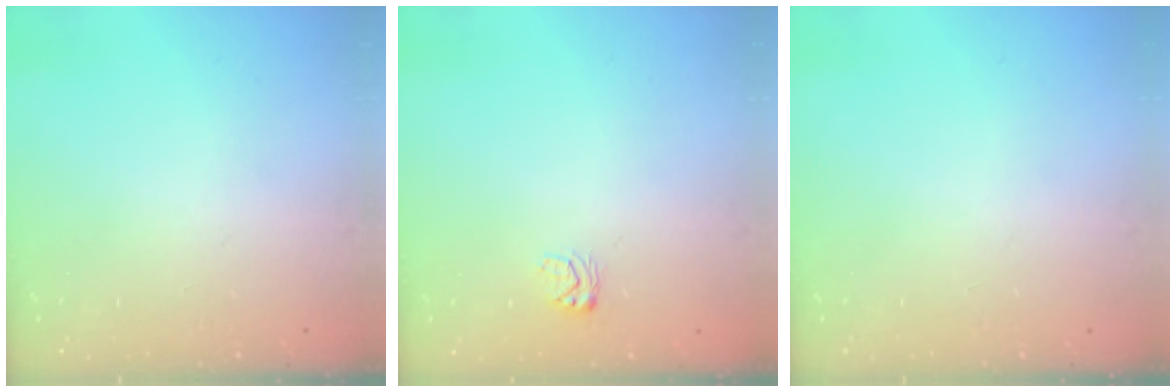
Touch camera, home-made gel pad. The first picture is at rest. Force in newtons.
{"total": 3.8, "press": 3.7, "slide": 0.3}
{"total": 0.0}